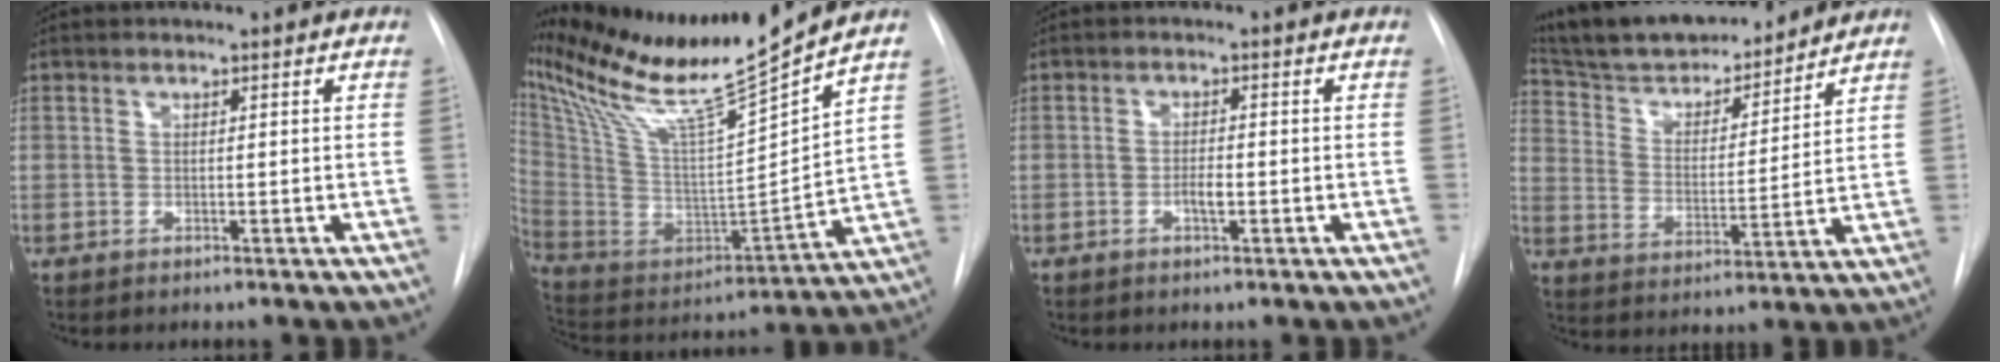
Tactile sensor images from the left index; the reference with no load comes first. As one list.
[{"total": 22.6, "force": [19.2, -1.0, 11.9], "torque": [-0.216, -0.037, 0.340]}, {"total": 1.9, "force": [-0.7, 0.4, 1.7], "torque": [-0.030, 0.002, -0.013]}, {"total": 18.6, "force": [17.0, 3.8, 6.5], "torque": [-0.109, 0.009, 0.277]}]